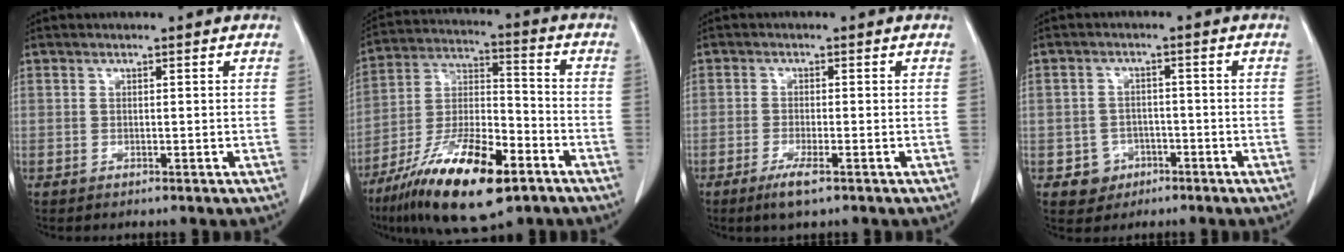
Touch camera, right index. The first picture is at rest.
{"total": 18.8, "force": [-11.0, 5.2, 14.4], "torque": [-0.271, -0.018, -0.193]}
{"total": 3.5, "force": [-2.1, 0.4, 2.7], "torque": [-0.055, -0.007, -0.039]}
{"total": 4.3, "force": [-1.9, 3.9, 0.2], "torque": [0.005, 0.015, -0.024]}